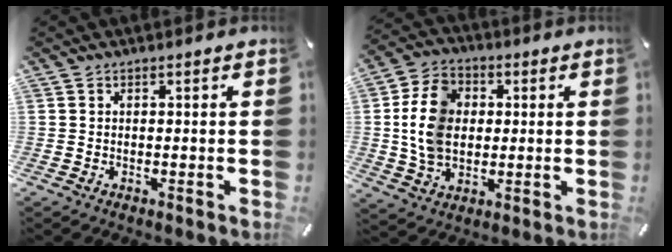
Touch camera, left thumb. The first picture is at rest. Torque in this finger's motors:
{"motor_torque": [1.90, 1.86, 0.84, 0.36, 0.19]}